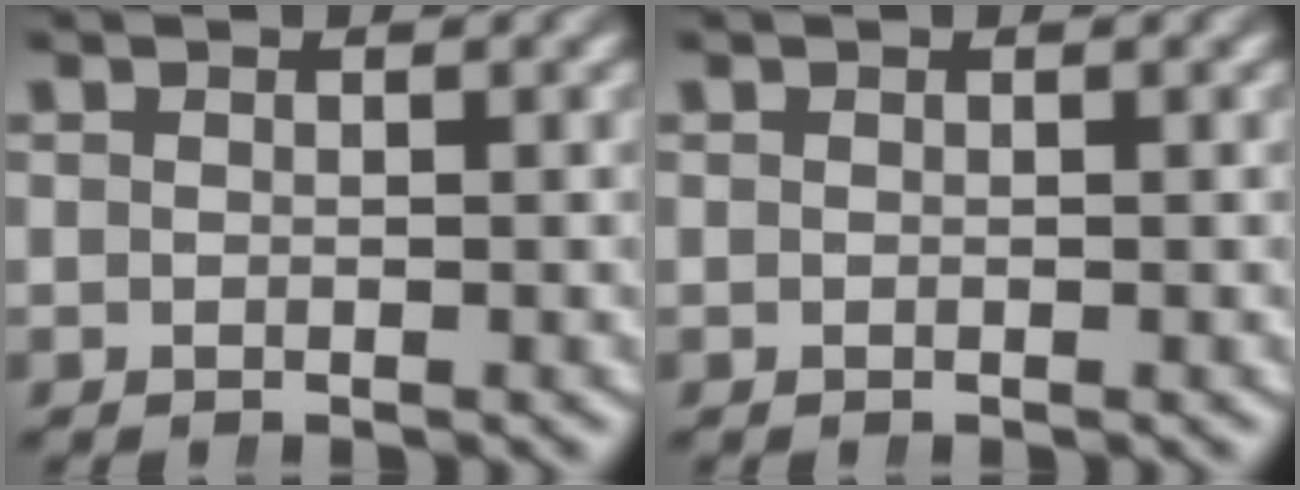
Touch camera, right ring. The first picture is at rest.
{"total": 0.0}